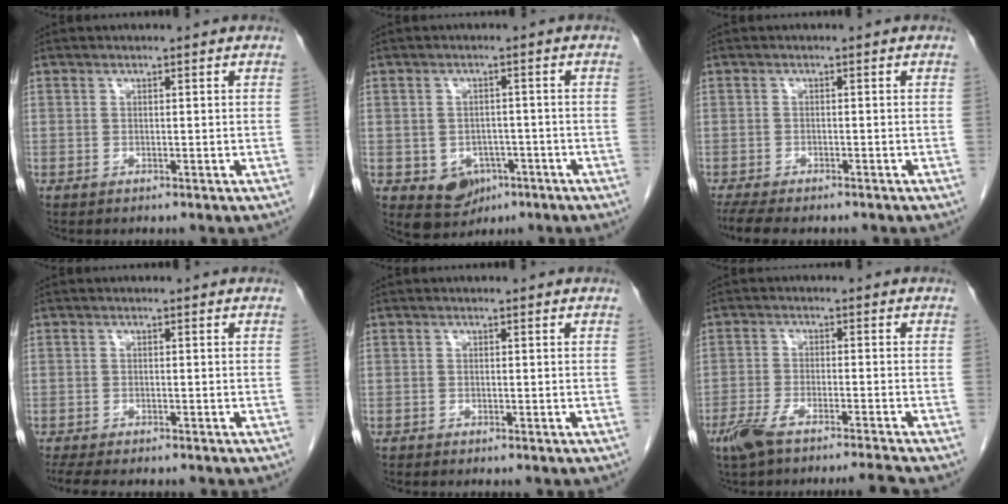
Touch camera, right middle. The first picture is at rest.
{"total": 5.4, "force": [-2.4, 4.3, 2.1], "torque": [-0.032, 0.002, -0.023]}
{"total": 7.5, "force": [-6.2, 2.1, 3.7], "torque": [-0.058, -0.009, -0.093]}
{"total": 6.5, "force": [-5.4, 1.7, 3.2], "torque": [-0.047, -0.009, -0.080]}
{"total": 0.0}
{"total": 7.3, "force": [-6.1, -0.6, 4.1], "torque": [-0.069, -0.013, -0.104]}